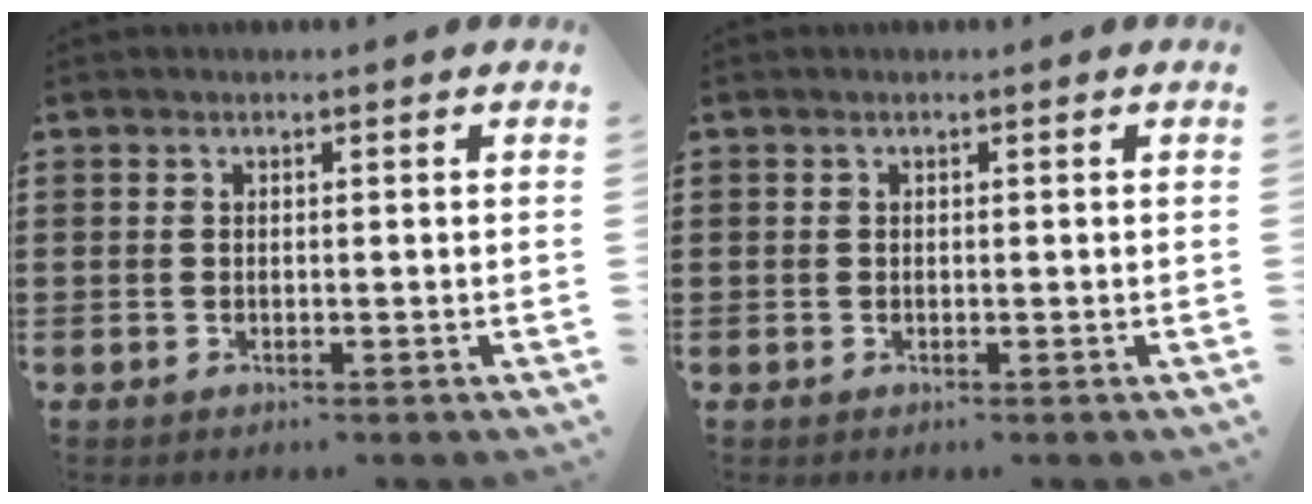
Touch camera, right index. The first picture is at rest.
{"total": 0.0}